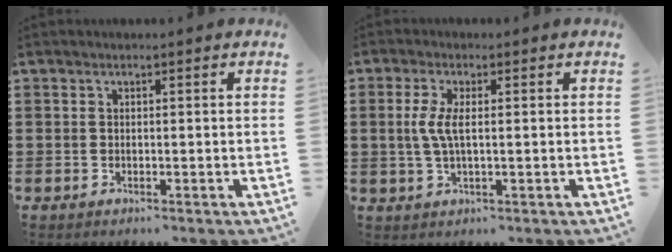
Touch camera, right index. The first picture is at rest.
{"total": 4.1, "force": [0.3, 1.2, 3.9], "torque": [-0.097, -0.006, -0.003]}